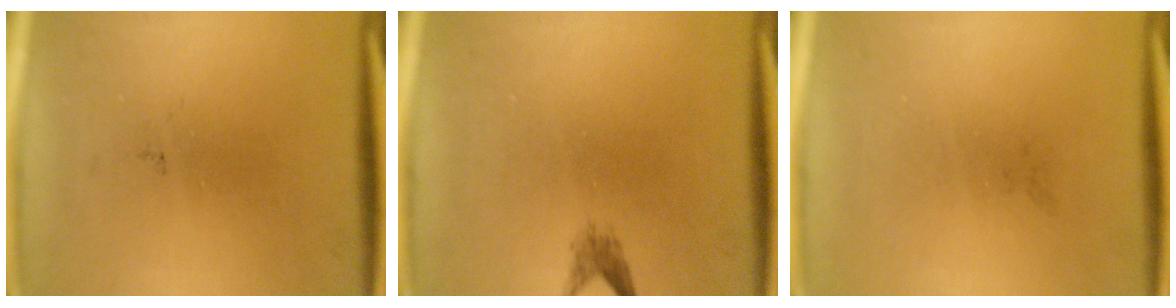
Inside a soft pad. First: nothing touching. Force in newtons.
{"total": 1.4}
{"total": 0.0}